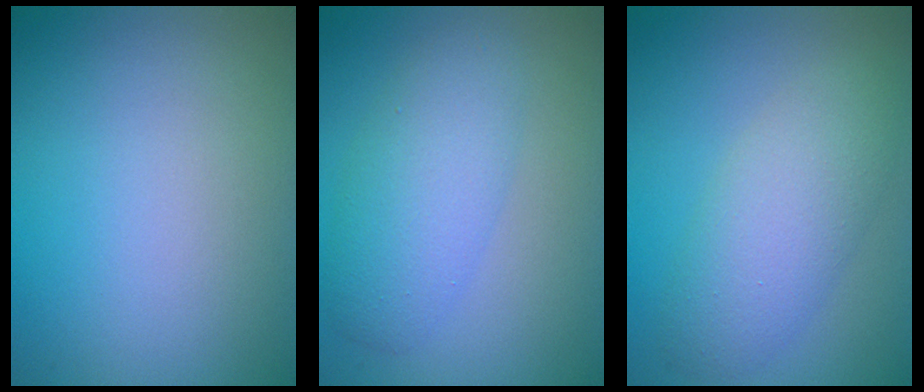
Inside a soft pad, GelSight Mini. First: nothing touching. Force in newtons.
{"total": 4.1, "press": 4.1, "slide": 0.1}
{"total": 4.7, "press": 4.7, "slide": 0.2}